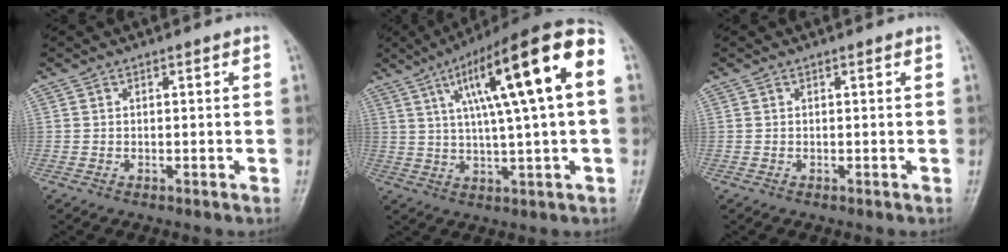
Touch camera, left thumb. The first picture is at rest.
{"total": 19.7, "force": [4.9, 3.3, 18.8], "torque": [-0.298, 0.023, 0.070]}
{"total": 0.0}